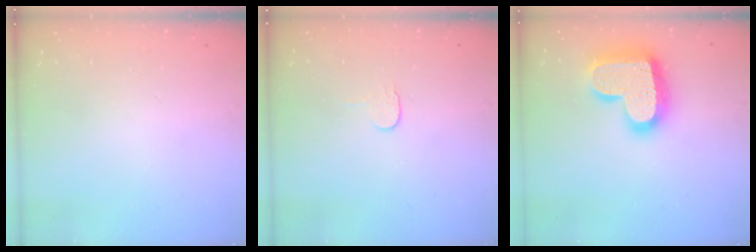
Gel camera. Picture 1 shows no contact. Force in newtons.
{"total": 3.7, "press": 3.7, "slide": 0.4}
{"total": 20.5, "press": 20.4, "slide": 1.5}